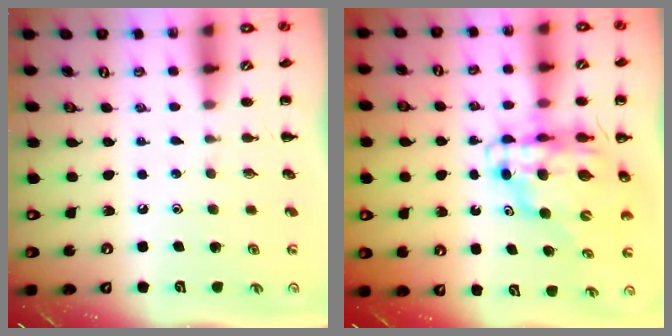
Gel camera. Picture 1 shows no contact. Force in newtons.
{"total": 13.6, "press": 13.0, "slide": 4.0}